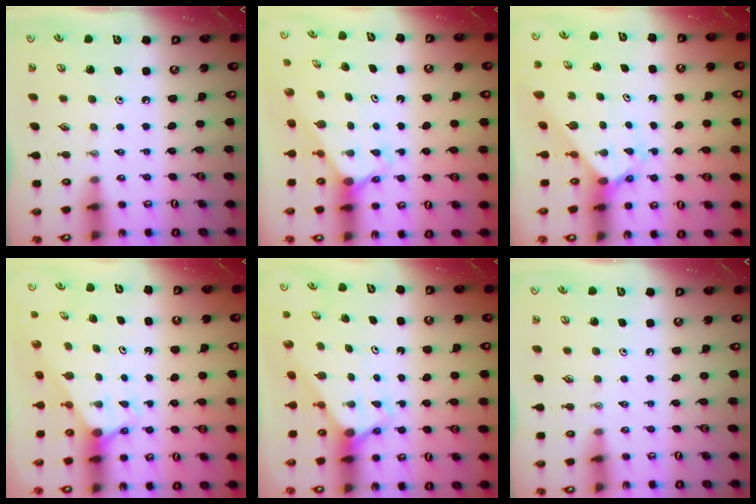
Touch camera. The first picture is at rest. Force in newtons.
{"total": 2.3, "press": 2.3, "slide": 0.2}
{"total": 2.4, "press": 2.4, "slide": 0.2}
{"total": 2.9, "press": 2.9, "slide": 0.0}
{"total": 2.9, "press": 2.9, "slide": 0.3}
{"total": 0.0}